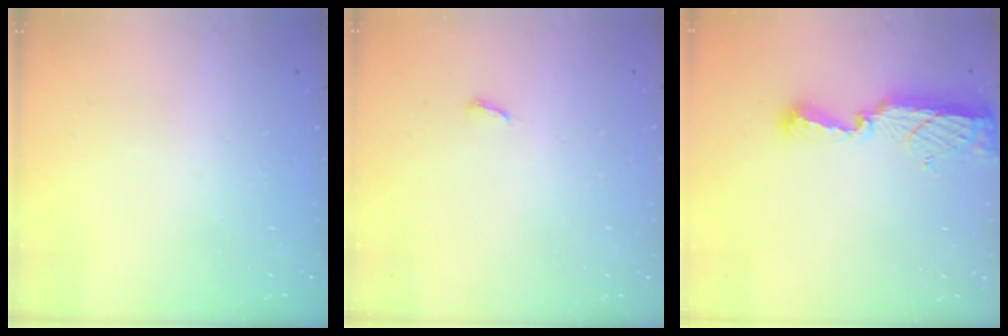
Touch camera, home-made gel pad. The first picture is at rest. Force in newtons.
{"total": 2.9, "press": 2.9, "slide": 0.3}
{"total": 11.4, "press": 10.2, "slide": 4.9}